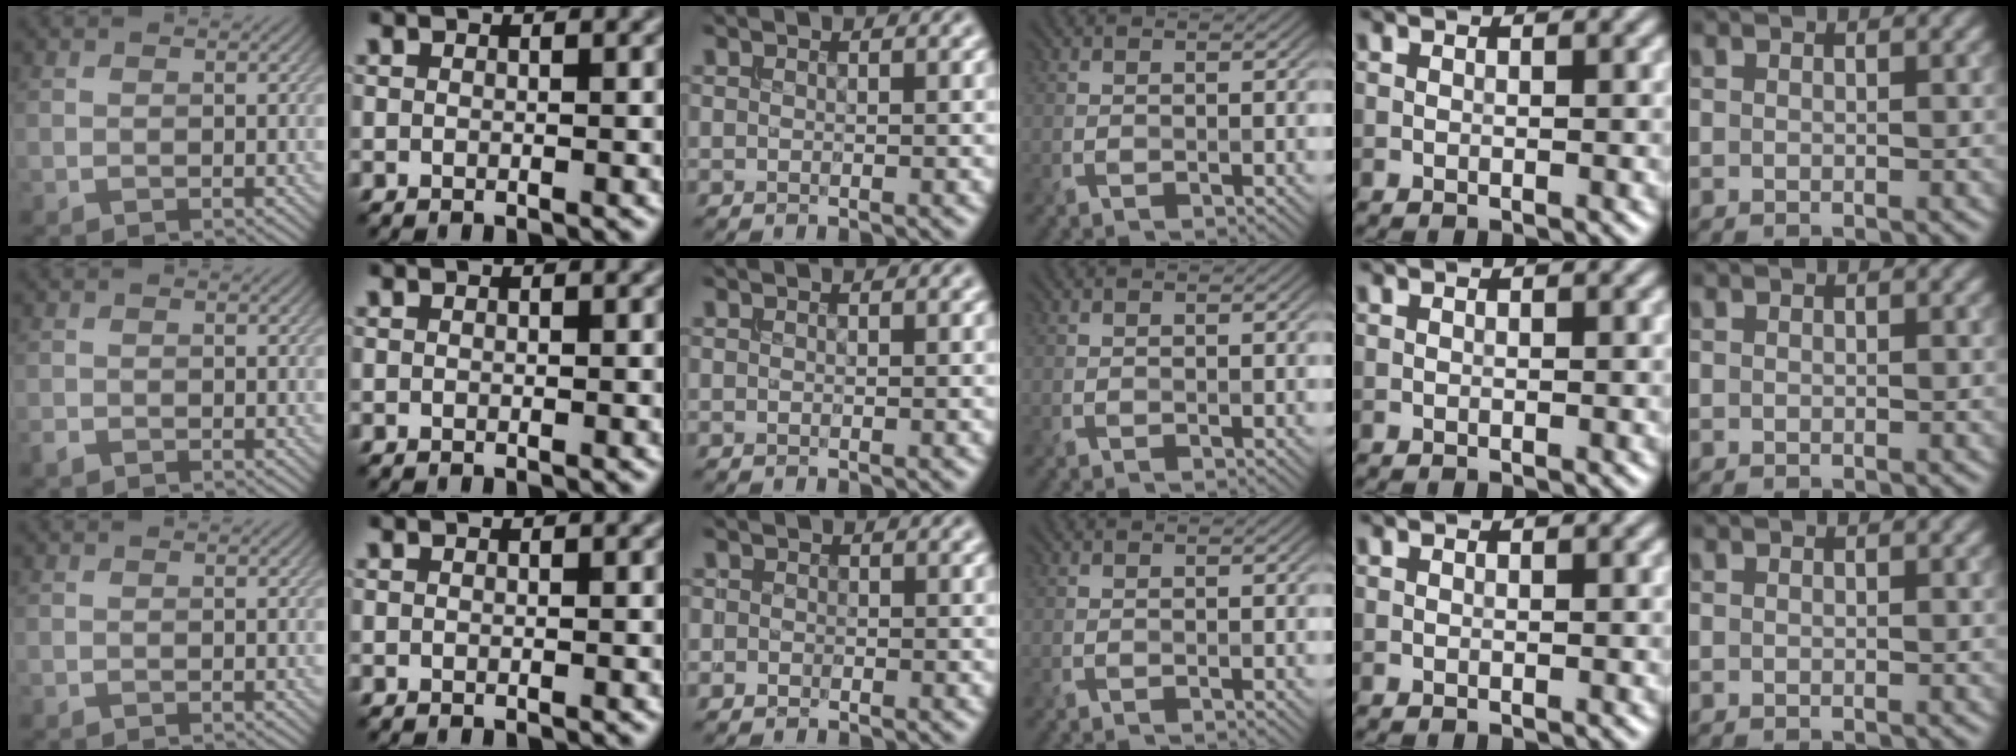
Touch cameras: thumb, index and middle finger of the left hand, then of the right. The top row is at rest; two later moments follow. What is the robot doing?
{"motion": "insert", "object": "file holder"}